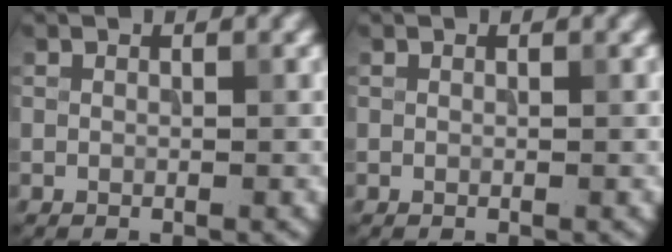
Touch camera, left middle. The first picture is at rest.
{"total": 0.0}